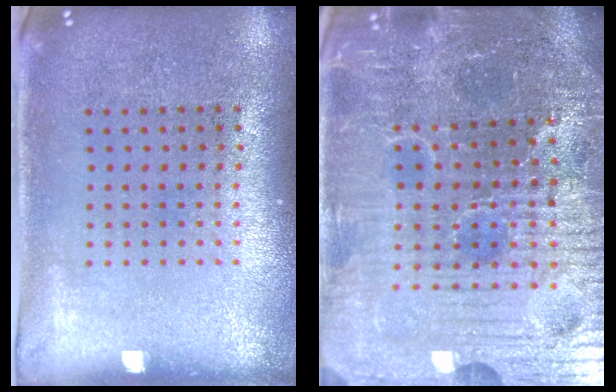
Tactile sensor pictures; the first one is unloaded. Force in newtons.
{"total": 6.1, "press": 5.8, "slide": 2.0}